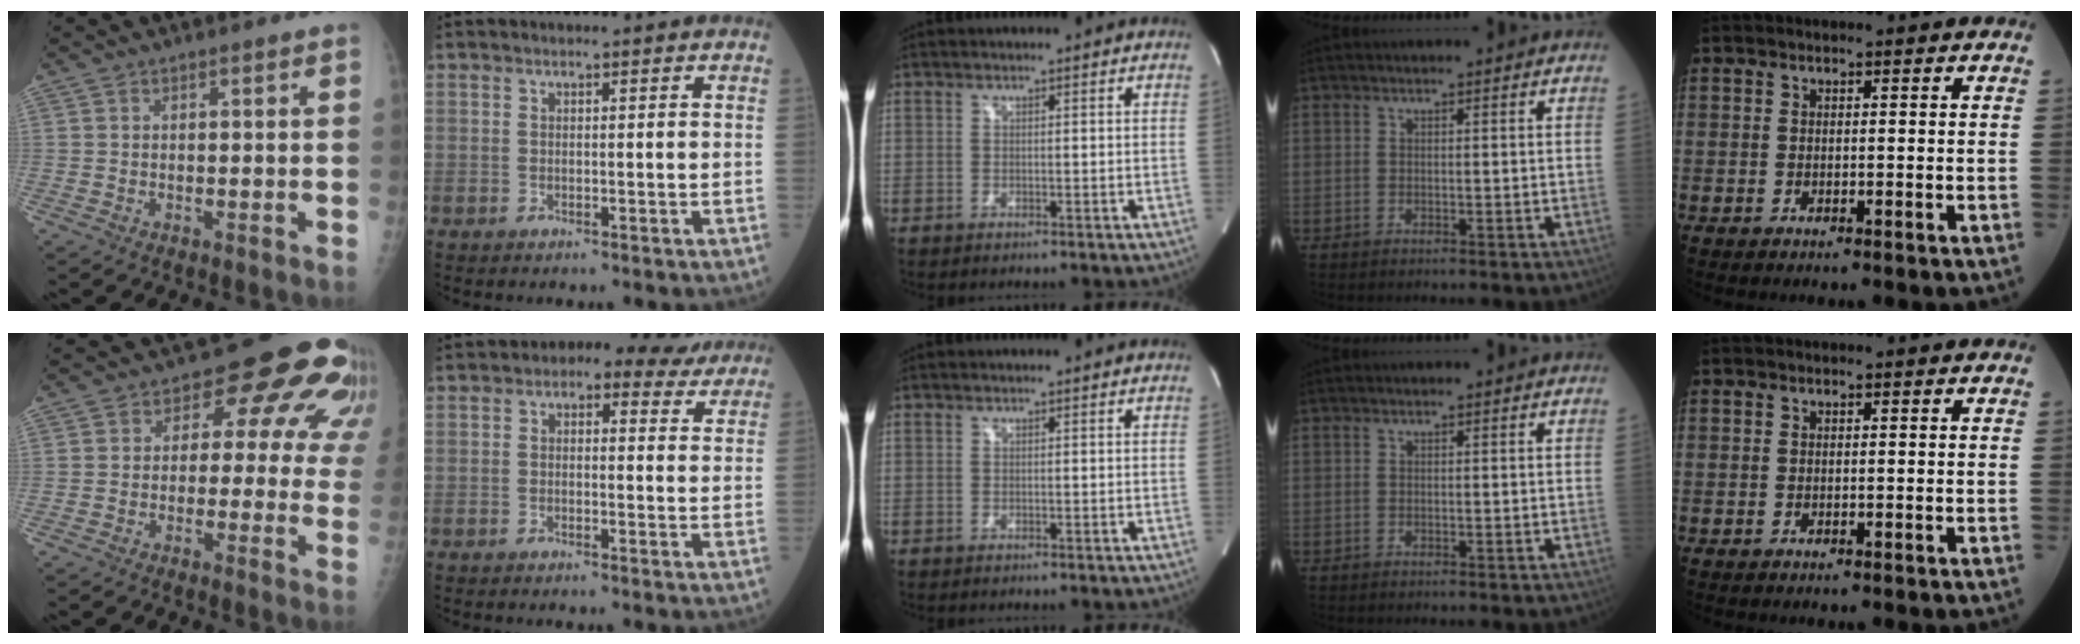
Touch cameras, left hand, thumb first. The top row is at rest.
{"thumb": {"total": 14.6, "force": [5.2, 8.9, 10.3], "torque": [-0.071, 0.006, 0.038]}, "index": {"total": 7.4, "force": [5.3, 3.7, 3.7], "torque": [-0.041, 0.025, 0.055]}}